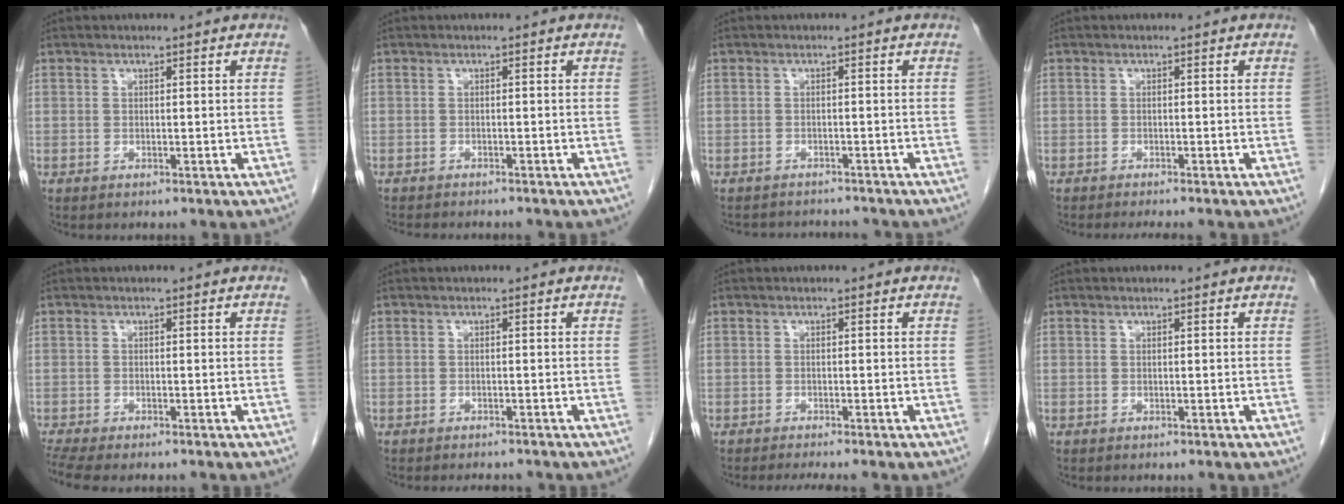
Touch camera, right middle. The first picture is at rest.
{"total": 6.8, "force": [-6.0, 1.5, 2.8], "torque": [-0.035, -0.005, -0.079]}
{"total": 6.3, "force": [-6.0, 1.6, 0.6], "torque": [-0.005, 0.011, -0.070]}
{"total": 3.4, "force": [-3.0, 0.2, 1.6], "torque": [-0.015, -0.005, -0.040]}
{"total": 4.4, "force": [-3.7, 0.8, 2.3], "torque": [-0.045, -0.008, -0.063]}
{"total": 3.0, "force": [-2.7, 0.9, 0.9], "torque": [-0.009, -0.003, -0.031]}
{"total": 2.9, "force": [-2.5, -0.3, 1.4], "torque": [-0.017, -0.006, -0.038]}
{"total": 0.0}